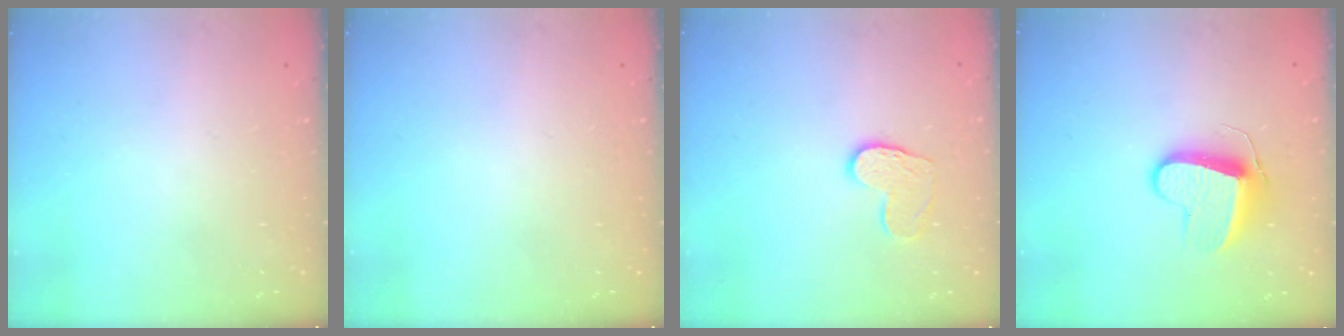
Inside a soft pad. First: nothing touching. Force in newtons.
{"total": 0.0}
{"total": 8.8, "press": 8.8, "slide": 0.7}
{"total": 9.9, "press": 9.9, "slide": 0.6}